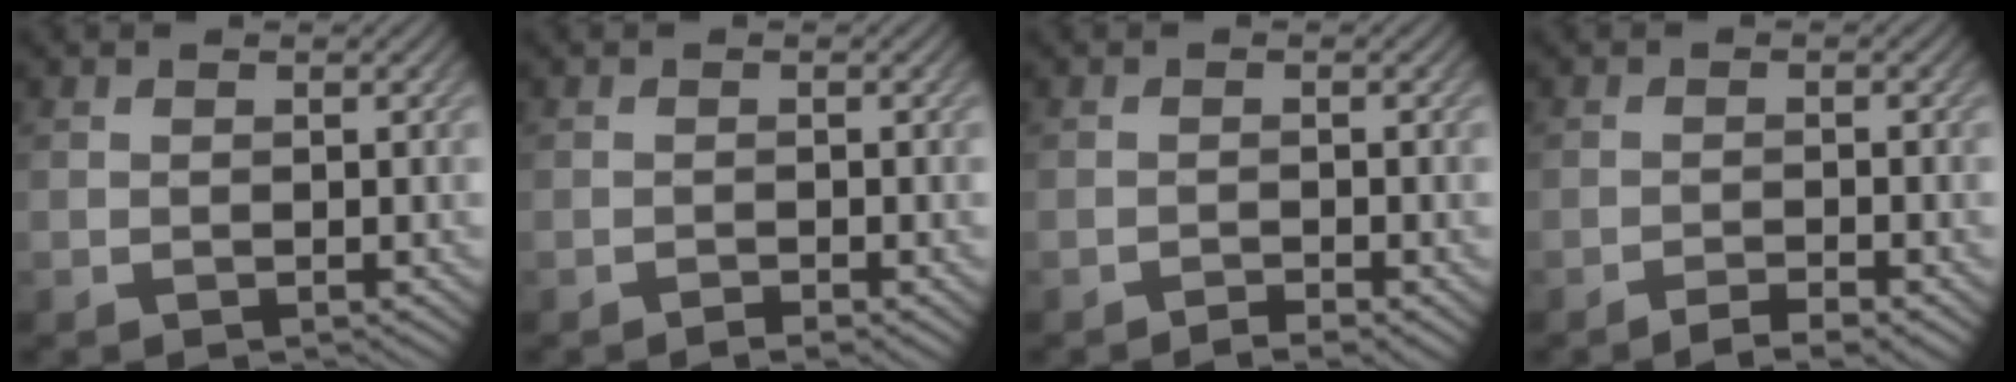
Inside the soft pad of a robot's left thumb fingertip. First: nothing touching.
{"total": 1.0, "force": [-0.7, 0.1, 0.7], "torque": [-0.011, -0.001, -0.013]}
{"total": 1.6, "force": [-1.2, 0.2, 1.0], "torque": [-0.015, 0.001, -0.022]}
{"total": 2.6, "force": [-2.0, 0.3, 1.7], "torque": [-0.025, 0.003, -0.039]}